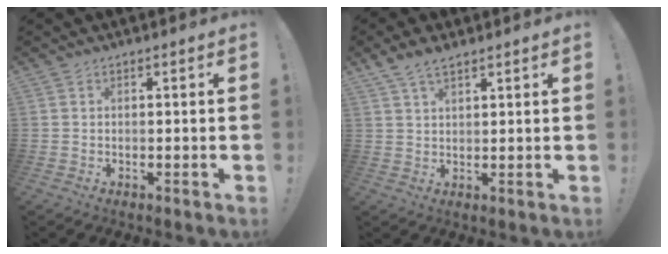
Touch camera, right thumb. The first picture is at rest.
{"total": 4.6, "force": [3.4, 1.7, 2.6], "torque": [-0.055, -0.011, 0.066]}